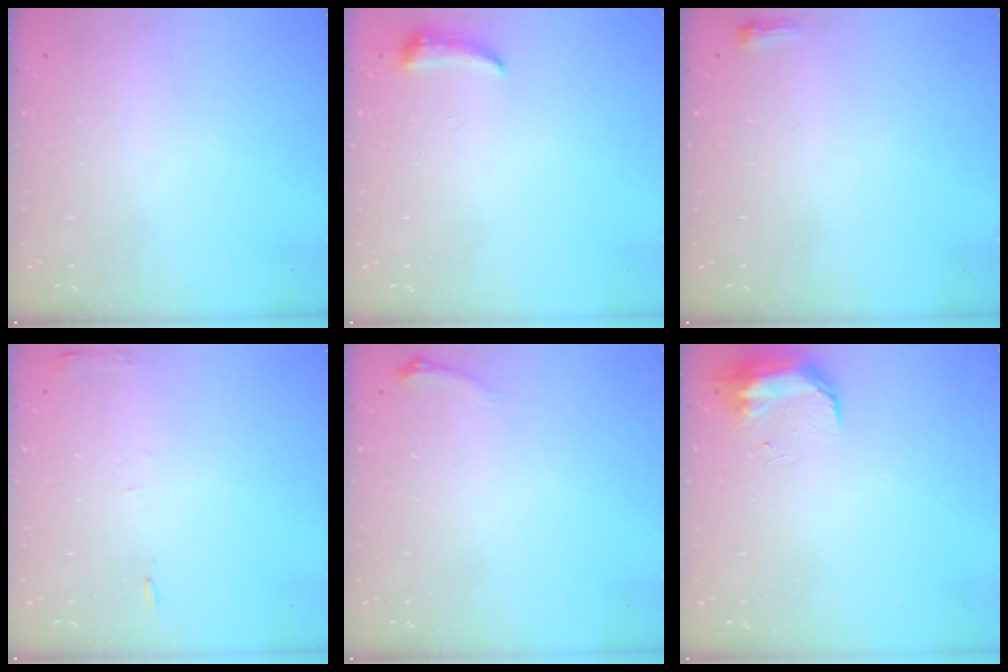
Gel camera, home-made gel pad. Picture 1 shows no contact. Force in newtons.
{"total": 4.3, "press": 4.2, "slide": 0.9}
{"total": 2.6, "press": 2.5, "slide": 0.6}
{"total": 5.3, "press": 5.3, "slide": 0.6}
{"total": 4.5, "press": 4.3, "slide": 1.1}
{"total": 8.9, "press": 8.9, "slide": 0.8}